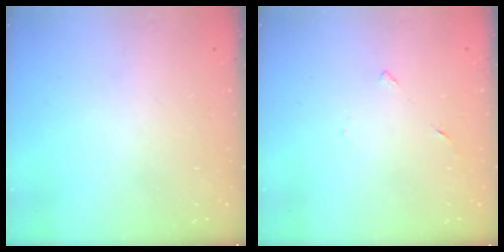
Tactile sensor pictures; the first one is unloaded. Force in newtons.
{"total": 2.7, "press": 2.6, "slide": 0.3}